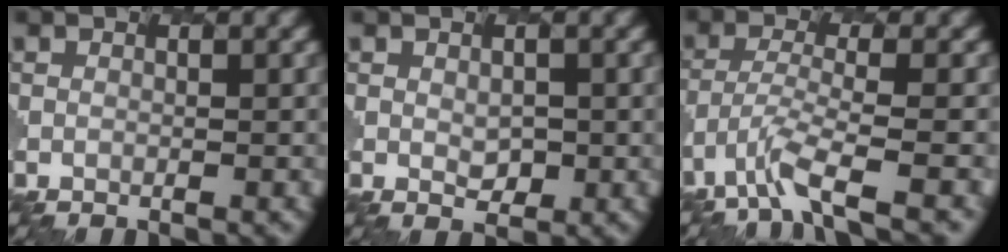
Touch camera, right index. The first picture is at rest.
{"total": 1.3, "force": [0.1, 1.1, 0.7], "torque": [-0.021, -0.004, 0.003]}
{"total": 3.6, "force": [-2.8, 0.2, 2.3], "torque": [-0.058, -0.004, -0.067]}